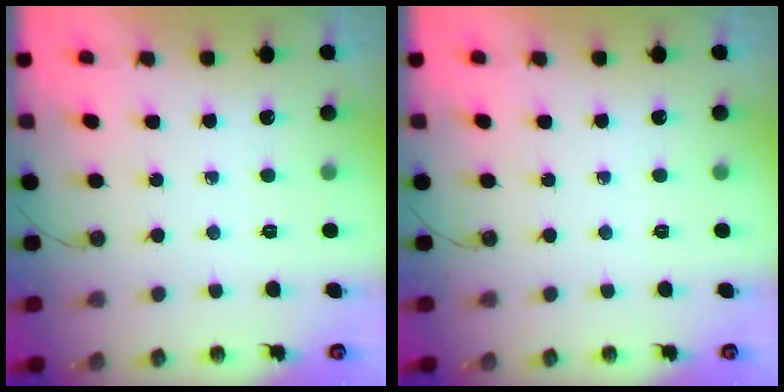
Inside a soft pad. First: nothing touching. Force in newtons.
{"total": 0.0}